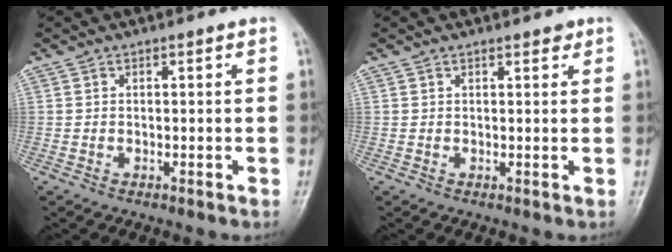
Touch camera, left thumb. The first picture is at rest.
{"total": 1.6, "force": [1.1, 0.7, 0.8], "torque": [-0.004, -0.005, 0.013]}